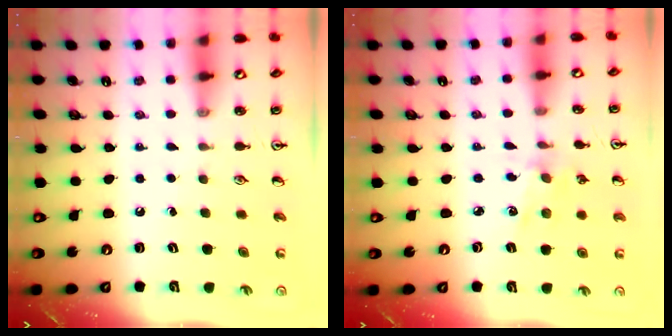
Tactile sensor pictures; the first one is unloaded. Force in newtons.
{"total": 3.2, "press": 3.2, "slide": 0.4}